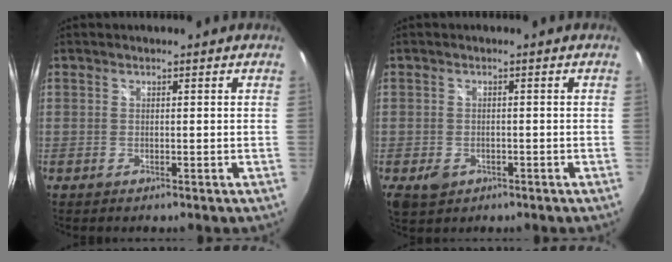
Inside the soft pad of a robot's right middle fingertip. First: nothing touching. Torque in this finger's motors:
{"motor_torque": [0.59, -0.66, 0.00, 0.04]}